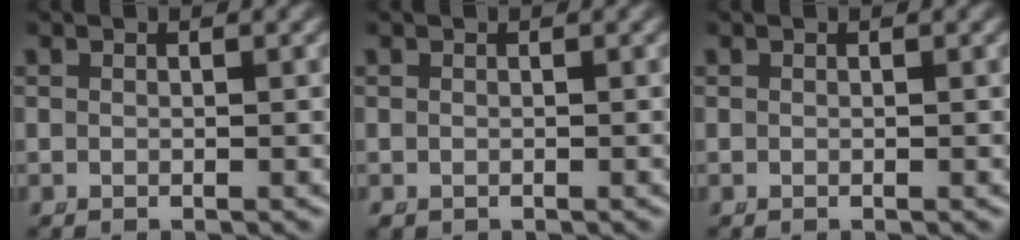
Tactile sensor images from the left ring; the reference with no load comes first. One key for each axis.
{"total": 0.7, "fx": -0.4, "fy": 0.5, "fz": 0.2, "tx": -0.011, "ty": -0.011, "tz": -0.001}
{"total": 0.0}